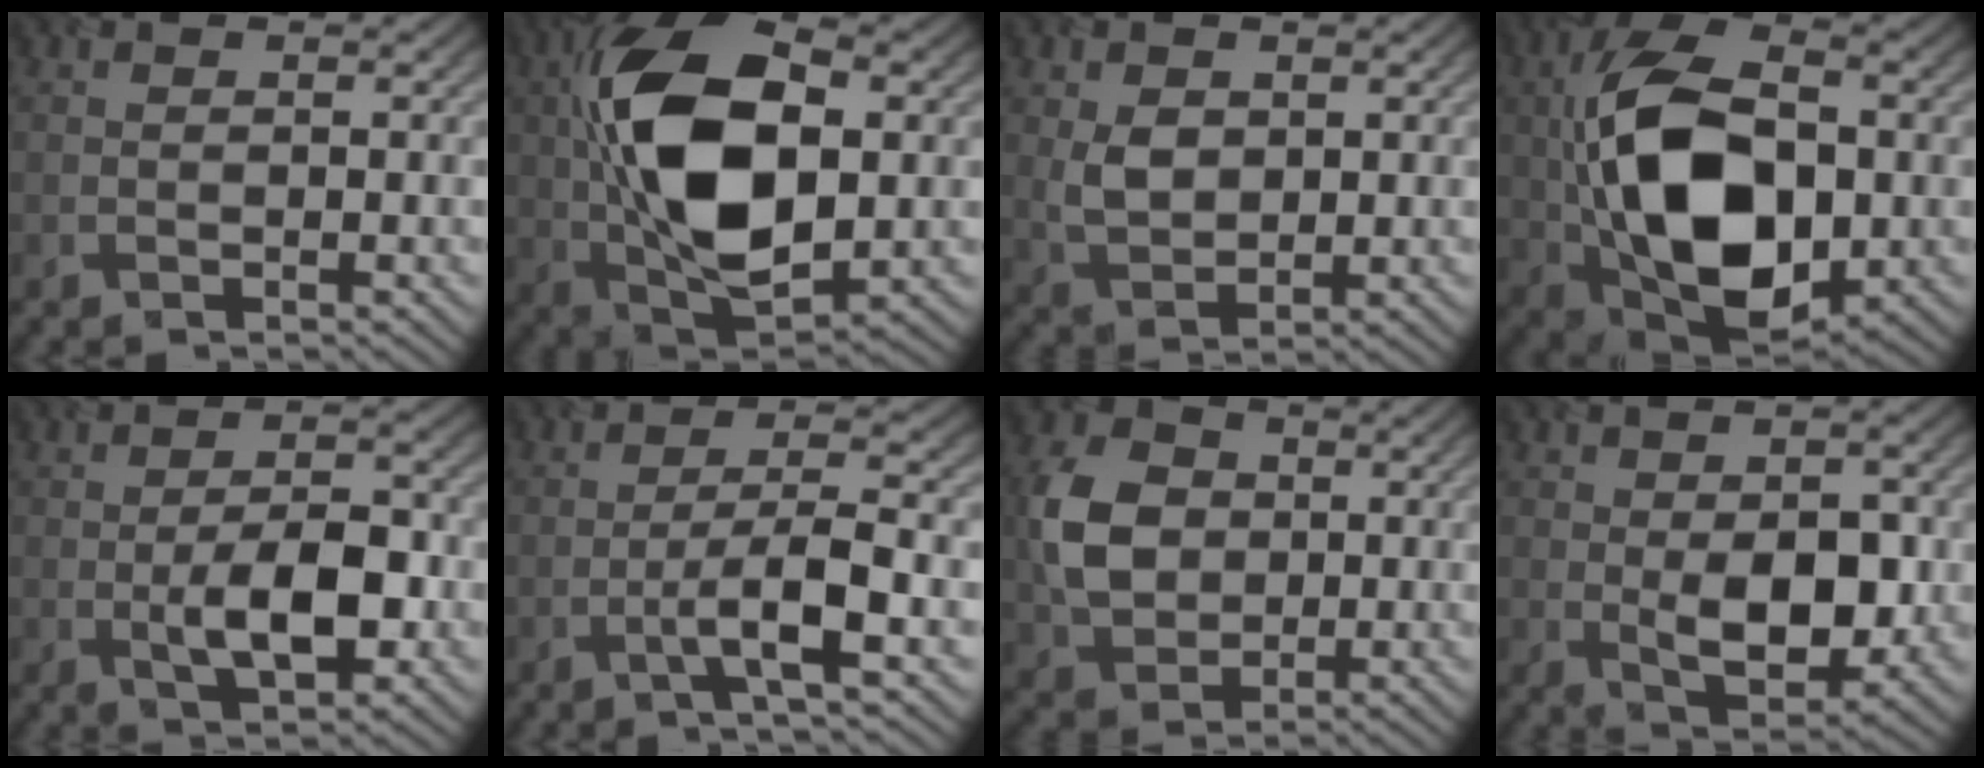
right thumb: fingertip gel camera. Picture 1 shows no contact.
{"total": 16.1, "force": [1.2, 8.9, 13.3], "torque": [-0.274, 0.011, 0.017]}
{"total": 3.6, "force": [0.8, 2.6, 2.3], "torque": [-0.057, -0.003, 0.018]}
{"total": 16.3, "force": [-1.0, 9.9, 12.8], "torque": [-0.272, 0.000, -0.019]}
{"total": 6.2, "force": [-1.8, 2.6, 5.4], "torque": [-0.090, -0.003, -0.030]}
{"total": 5.2, "force": [-2.4, 0.4, 4.6], "torque": [-0.083, 0.014, -0.054]}
{"total": 7.5, "force": [0.4, 6.1, 4.3], "torque": [-0.111, 0.006, 0.006]}
{"total": 6.8, "force": [-0.9, 3.8, 5.6], "torque": [-0.101, -0.016, -0.005]}